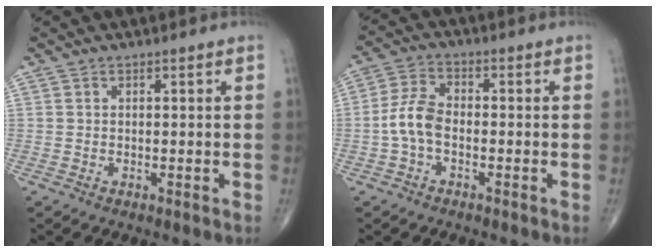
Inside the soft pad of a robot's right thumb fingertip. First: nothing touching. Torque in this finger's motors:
{"motor_torque": [0.94, 1.25, 0.81, -0.20, 0.03]}